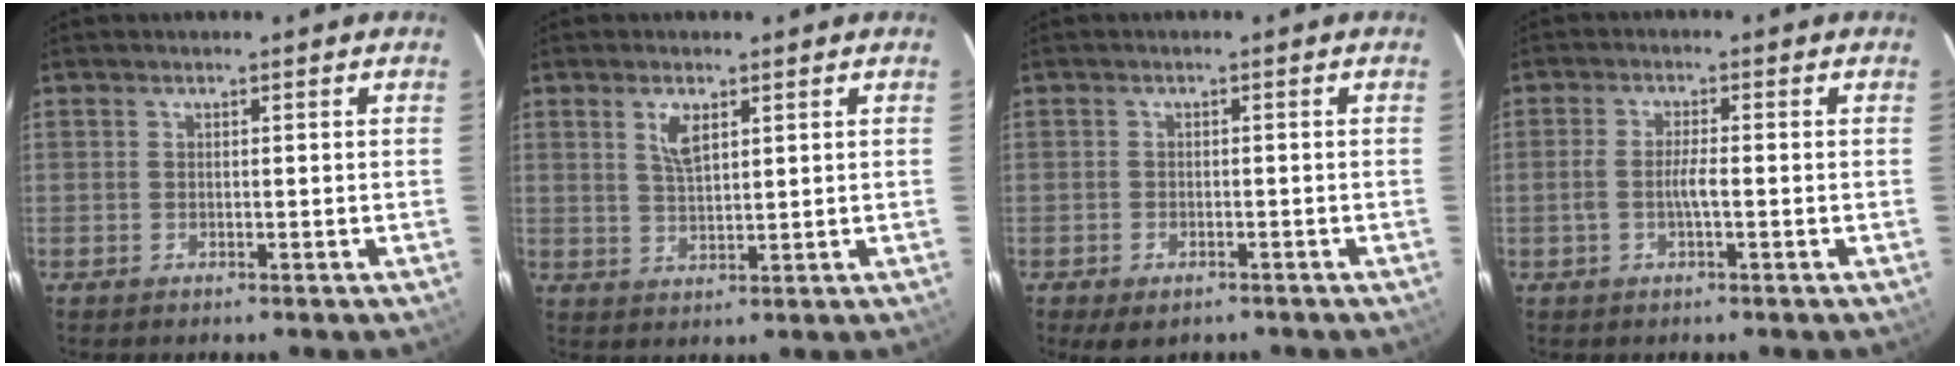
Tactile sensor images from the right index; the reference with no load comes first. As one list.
[{"total": 4.2, "force": [2.0, 1.7, 3.3], "torque": [-0.061, 0.001, 0.040]}, {"total": 3.9, "force": [-2.5, 2.3, 1.9], "torque": [-0.042, -0.012, -0.033]}, {"total": 3.2, "force": [-0.9, 0.4, 3.1], "torque": [-0.061, 0.002, -0.016]}]